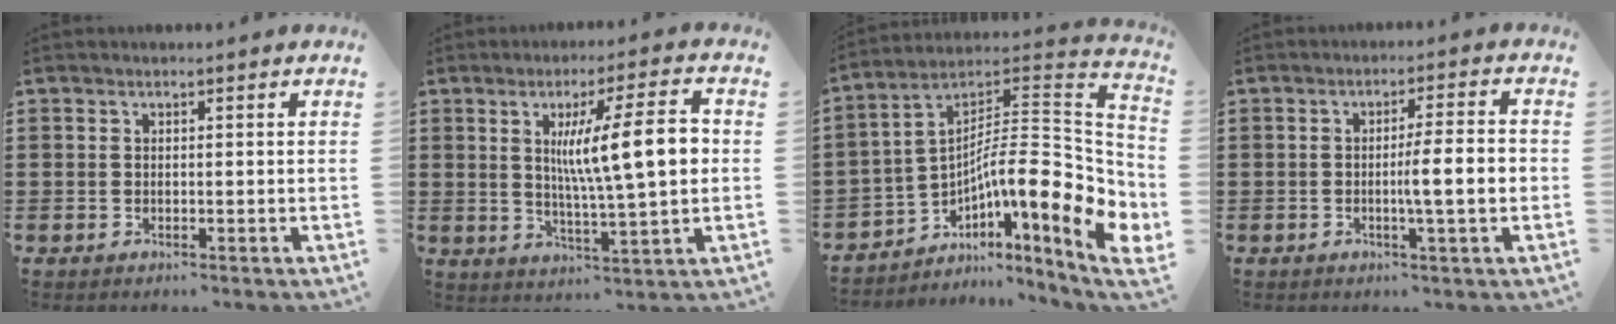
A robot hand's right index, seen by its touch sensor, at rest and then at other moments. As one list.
[{"total": 12.3, "force": [1.8, 2.3, 11.9], "torque": [-0.193, 0.001, 0.022]}, {"total": 13.2, "force": [-2.9, 3.4, 12.5], "torque": [-0.199, -0.042, -0.067]}, {"total": 6.0, "force": [-0.9, 0.2, 6.0], "torque": [-0.094, -0.007, -0.021]}]